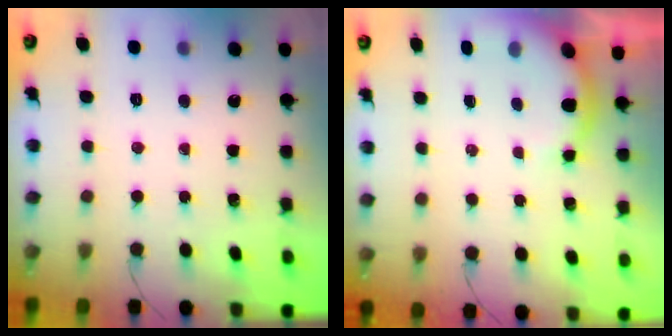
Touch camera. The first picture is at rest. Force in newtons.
{"total": 6.6, "press": 6.6, "slide": 0.1}